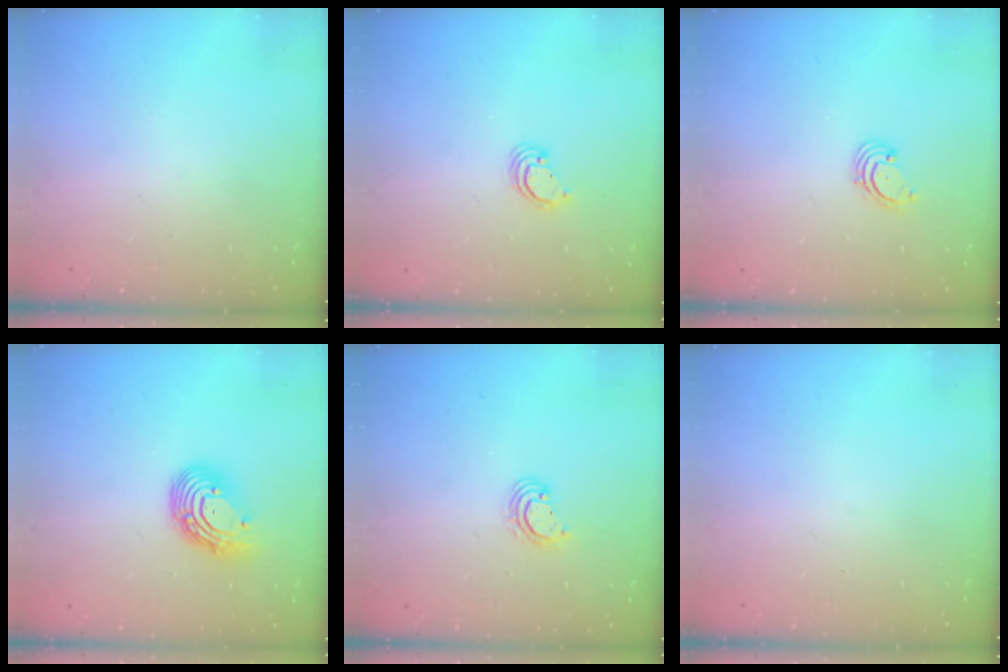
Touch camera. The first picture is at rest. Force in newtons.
{"total": 3.7, "press": 3.6, "slide": 0.2}
{"total": 1.6, "press": 1.6, "slide": 0.2}
{"total": 11.5, "press": 11.5, "slide": 1.1}
{"total": 3.6, "press": 3.6, "slide": 0.2}
{"total": 0.0}